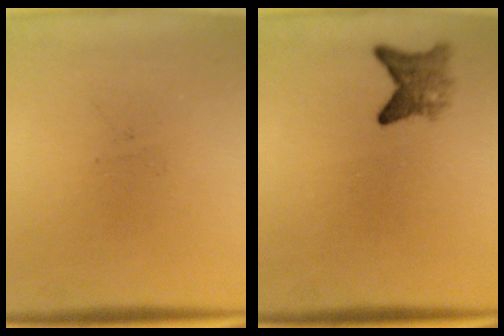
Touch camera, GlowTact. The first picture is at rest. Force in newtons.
{"total": 3.1}